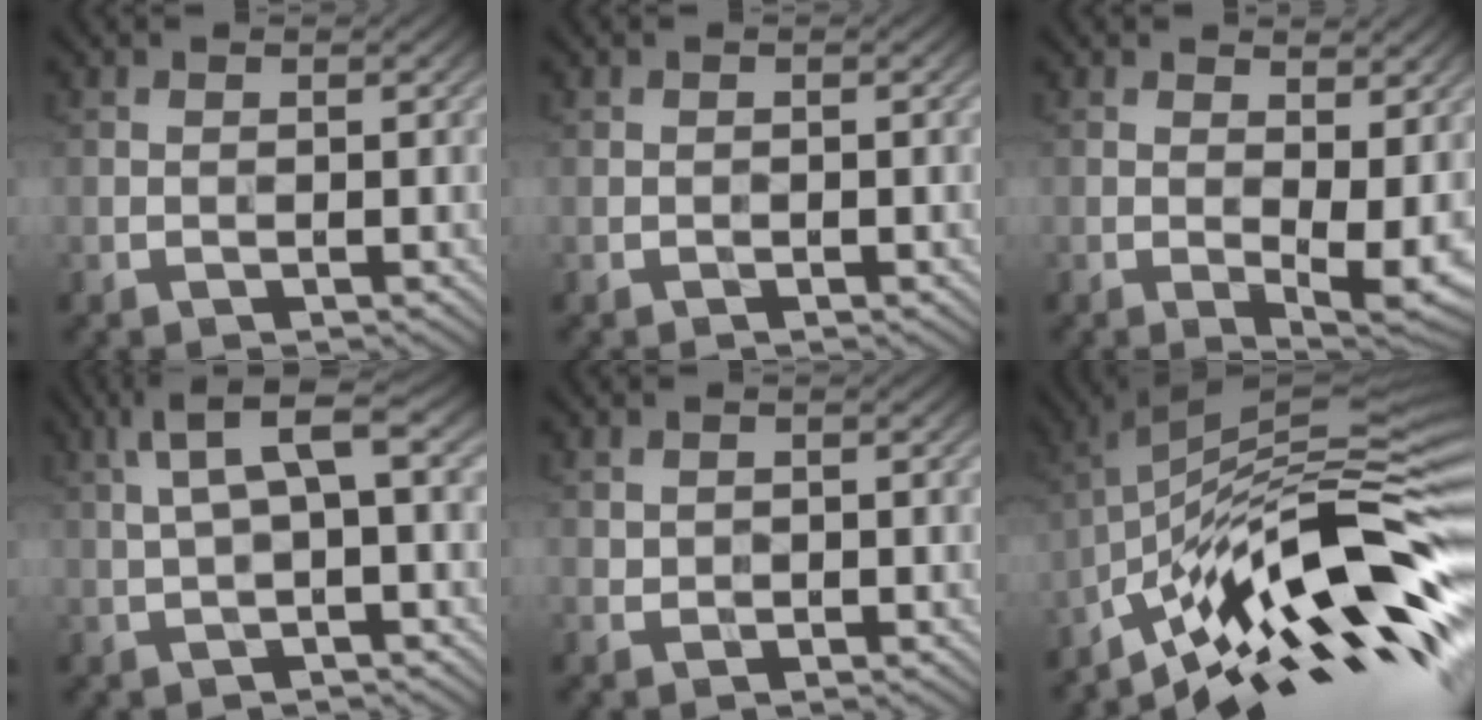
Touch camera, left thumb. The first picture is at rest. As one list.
[{"total": 0.0}, {"total": 5.5, "force": [0.8, 2.0, 5.1], "torque": [-0.079, -0.005, 0.015]}, {"total": 6.2, "force": [2.0, 1.5, 5.7], "torque": [-0.119, 0.023, 0.035]}, {"total": 0.8, "force": [0.2, 0.7, 0.3], "torque": [-0.008, 0.002, 0.004]}, {"total": 15.1, "force": [-6.4, 3.1, 13.3], "torque": [-0.234, 0.032, -0.120]}]